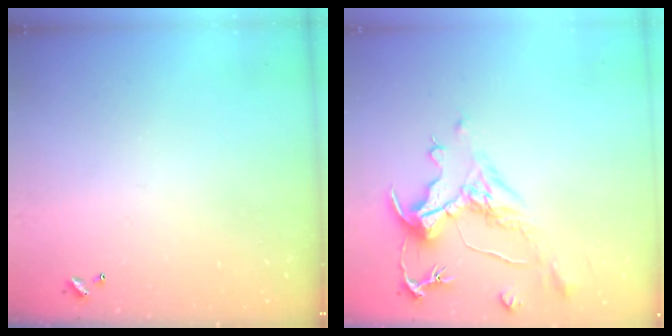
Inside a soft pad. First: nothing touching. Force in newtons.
{"total": 1.4, "press": 0.2, "slide": 1.4}